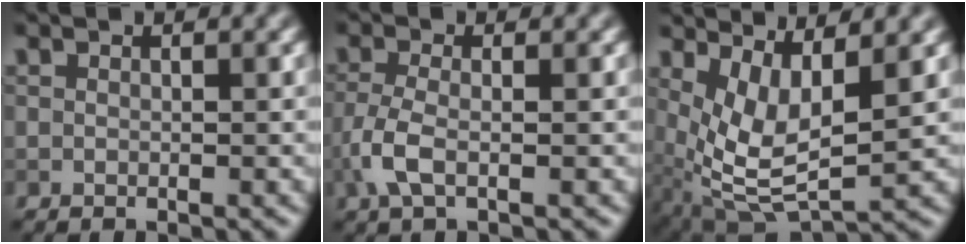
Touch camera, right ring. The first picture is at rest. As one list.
[{"total": 3.1, "force": [-1.1, 1.1, 2.7], "torque": [-0.067, 0.000, -0.028]}, {"total": 6.8, "force": [1.8, 2.8, 6.0], "torque": [-0.130, -0.010, 0.040]}]